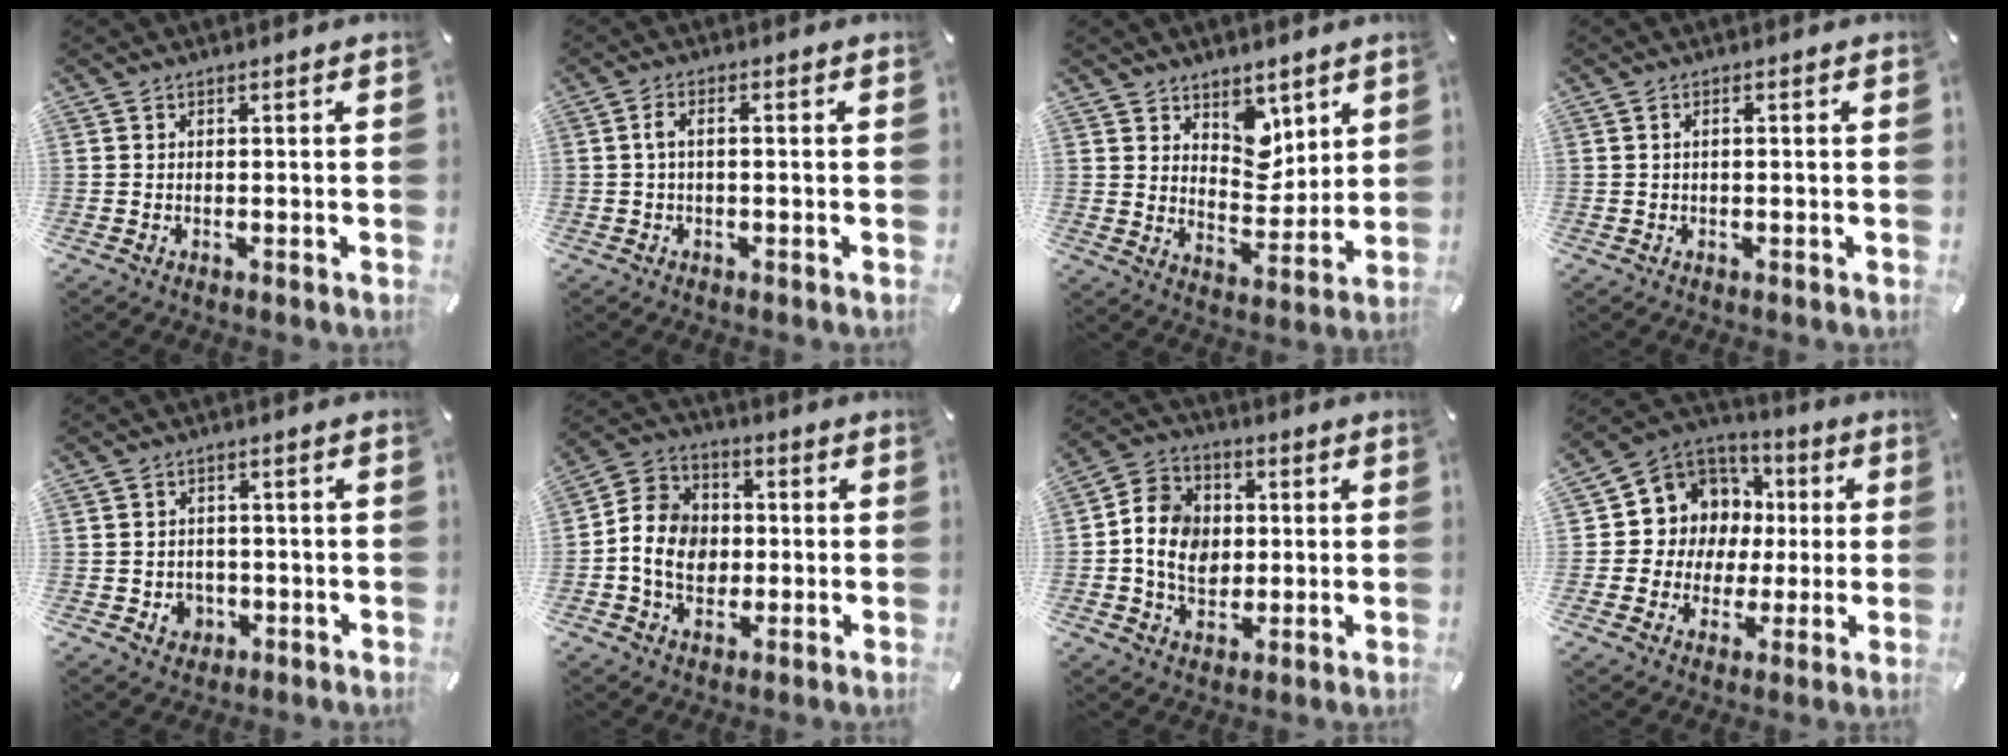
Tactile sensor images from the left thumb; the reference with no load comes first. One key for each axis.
{"total": 3.1, "fx": -0.2, "fy": 1.1, "fz": 2.9, "tx": -0.053, "ty": 0.007, "tz": -0.004}
{"total": 9.1, "fx": 5.7, "fy": 6.3, "fz": 3.2, "tx": -0.033, "ty": -0.041, "tz": 0.103}
{"total": 1.2, "fx": 0.0, "fy": 0.3, "fz": 1.2, "tx": -0.022, "ty": 0.000, "tz": -0.001}
{"total": 4.2, "fx": -1.0, "fy": 3.9, "fz": 1.4, "tx": -0.010, "ty": 0.000, "tz": -0.020}
{"total": 10.2, "fx": -1.4, "fy": 8.9, "fz": 4.8, "tx": -0.100, "ty": 0.023, "tz": -0.023}
{"total": 10.5, "fx": -0.2, "fy": 9.1, "fz": 5.3, "tx": -0.112, "ty": 0.018, "tz": 0.000}
{"total": 10.5, "fx": 1.3, "fy": 10.4, "fz": 1.2, "tx": -0.034, "ty": -0.022, "tz": 0.036}